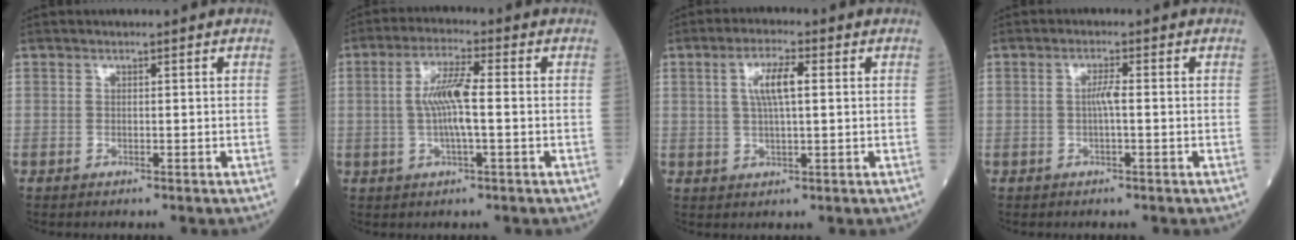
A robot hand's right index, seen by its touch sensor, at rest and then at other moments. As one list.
[{"total": 7.0, "force": [-0.1, 0.8, 6.9], "torque": [-0.138, 0.005, -0.006]}, {"total": 5.4, "force": [1.2, 1.0, 5.2], "torque": [-0.101, 0.009, 0.024]}, {"total": 2.1, "force": [-0.2, 0.1, 2.1], "torque": [-0.041, 0.002, -0.004]}]